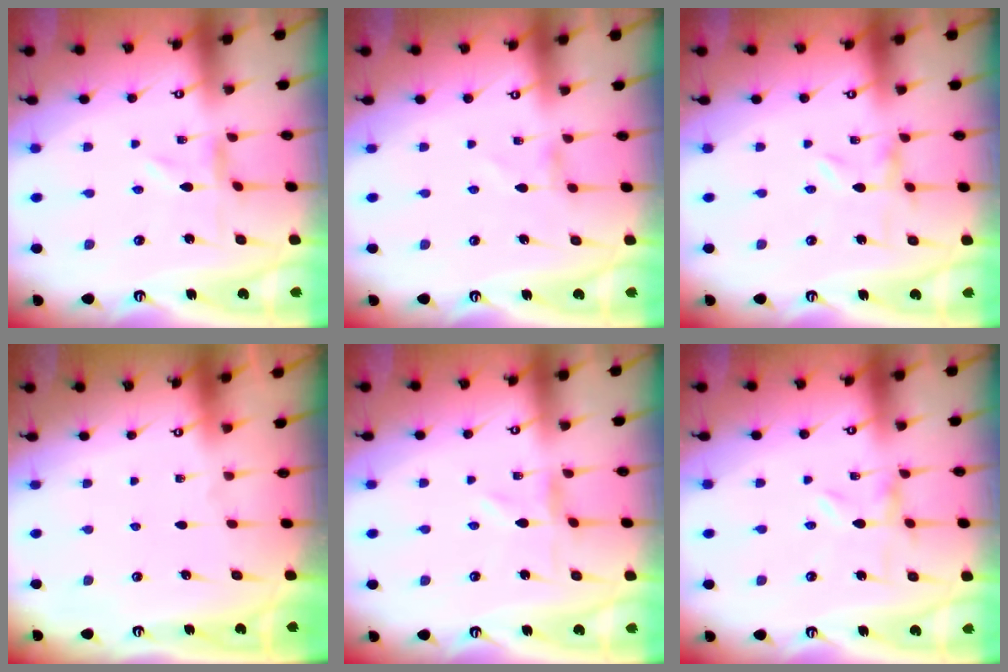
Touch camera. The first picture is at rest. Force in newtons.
{"total": 1.7, "press": 1.6, "slide": 0.3}
{"total": 0.0}
{"total": 0.0}
{"total": 0.8, "press": 0.8, "slide": 0.2}
{"total": 0.0}